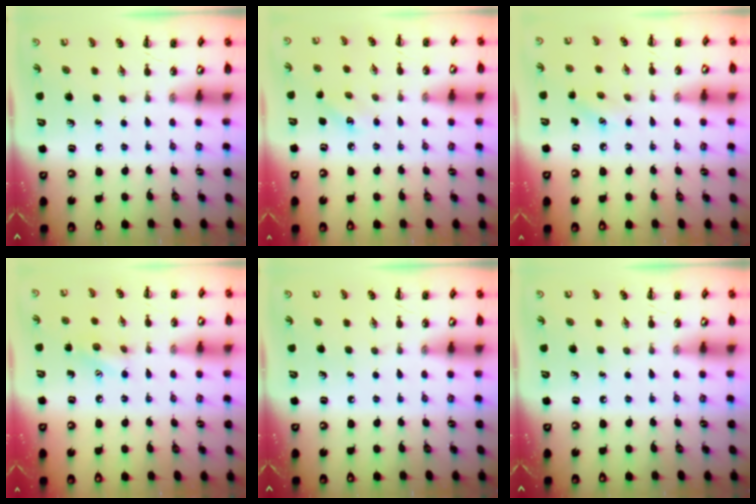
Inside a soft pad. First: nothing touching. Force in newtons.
{"total": 3.4, "press": 3.3, "slide": 0.9}
{"total": 6.1, "press": 5.9, "slide": 1.5}
{"total": 8.2, "press": 8.1, "slide": 1.6}
{"total": 0.0}
{"total": 0.0}